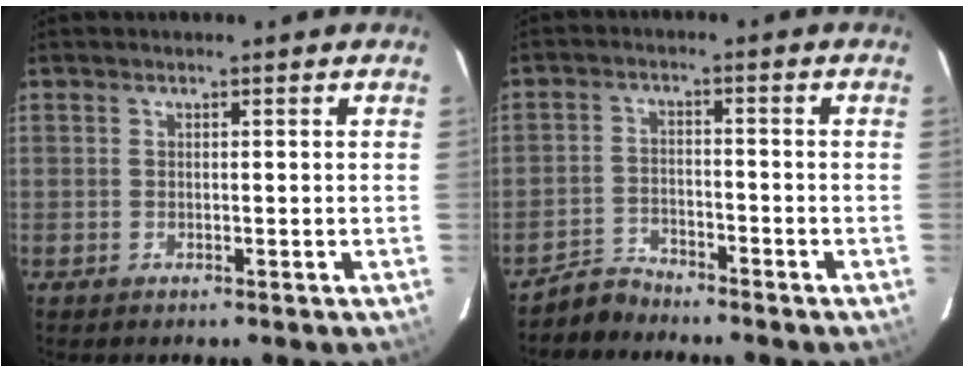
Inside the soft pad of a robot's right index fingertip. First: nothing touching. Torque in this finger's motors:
{"motor_torque": [0.28, 0.23, -0.02, -0.06]}